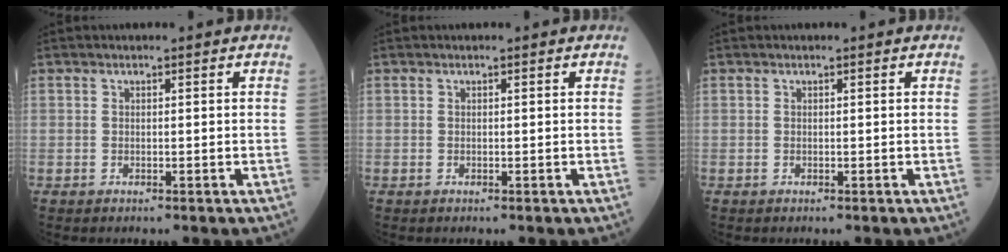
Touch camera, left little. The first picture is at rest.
{"total": 0.0}
{"total": 0.0}